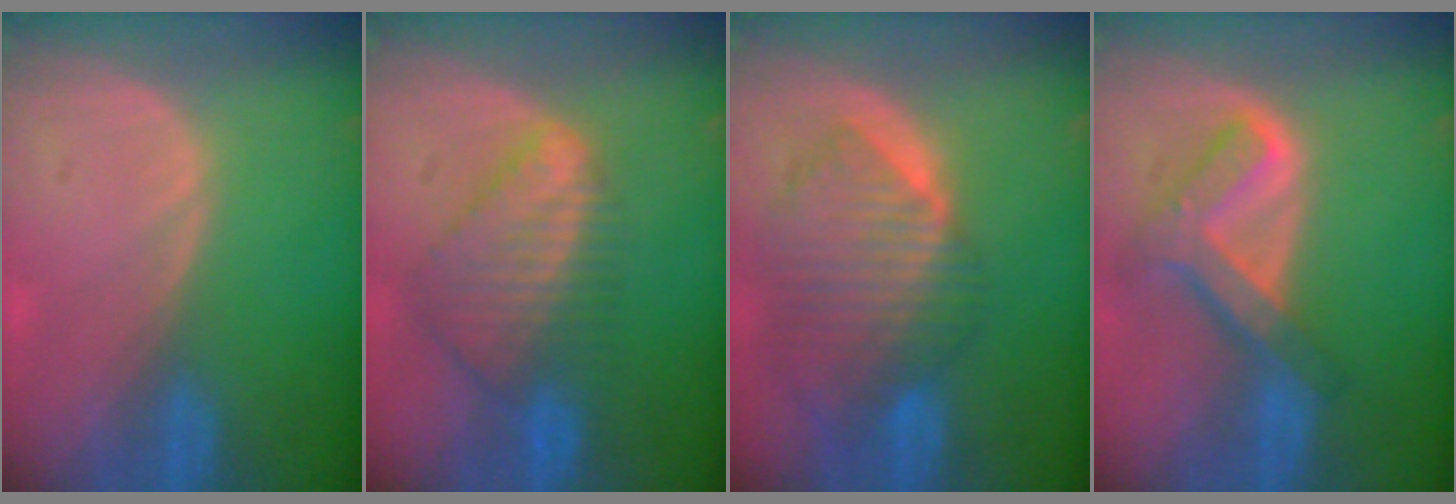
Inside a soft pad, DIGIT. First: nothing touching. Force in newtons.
{"total": 8.5, "press": 7.5, "slide": 4.1}
{"total": 10.3, "press": 9.0, "slide": 5.1}
{"total": 7.7, "press": 6.5, "slide": 4.2}